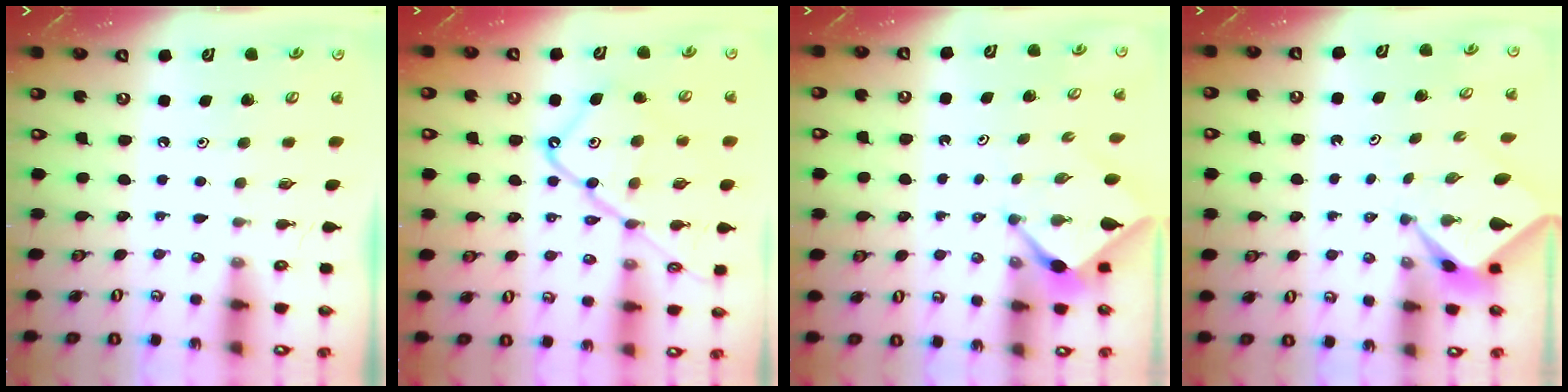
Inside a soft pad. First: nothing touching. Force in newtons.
{"total": 17.4, "press": 17.3, "slide": 1.9}
{"total": 2.2, "press": 2.2, "slide": 0.3}
{"total": 1.6, "press": 1.6, "slide": 0.3}